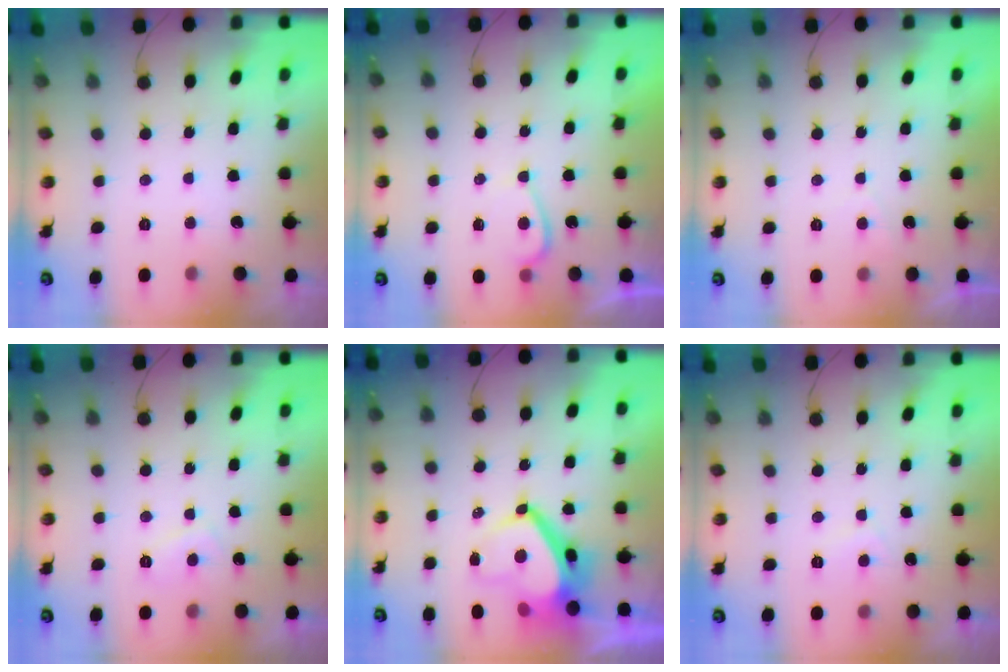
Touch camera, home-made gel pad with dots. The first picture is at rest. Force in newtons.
{"total": 2.7, "press": 2.7, "slide": 0.6}
{"total": 0.6, "press": 0.4, "slide": 0.4}
{"total": 2.4, "press": 2.2, "slide": 0.9}
{"total": 7.7, "press": 7.7, "slide": 0.7}
{"total": 2.1, "press": 1.9, "slide": 0.7}